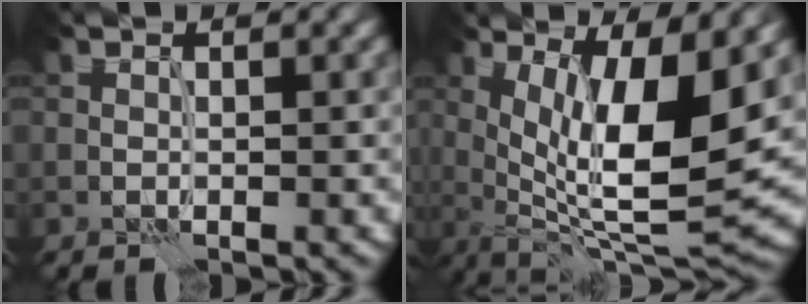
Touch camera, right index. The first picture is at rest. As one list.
[{"total": 12.3, "force": [1.9, 3.9, 11.5], "torque": [-0.170, -0.016, 0.035]}]